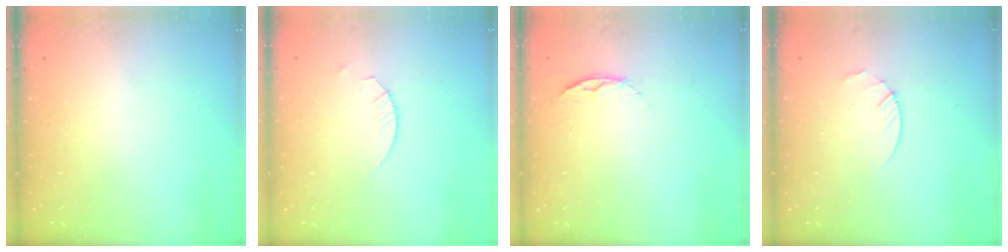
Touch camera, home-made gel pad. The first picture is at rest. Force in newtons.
{"total": 1.8, "press": 1.8, "slide": 0.2}
{"total": 6.2, "press": 6.1, "slide": 0.7}
{"total": 3.0, "press": 2.9, "slide": 0.3}